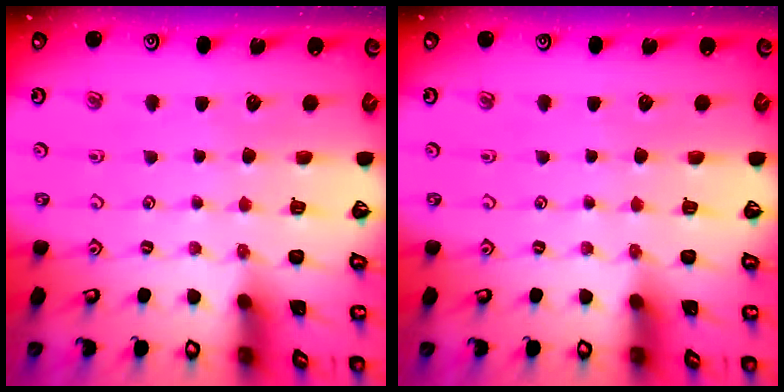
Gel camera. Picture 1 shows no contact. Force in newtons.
{"total": 0.0}